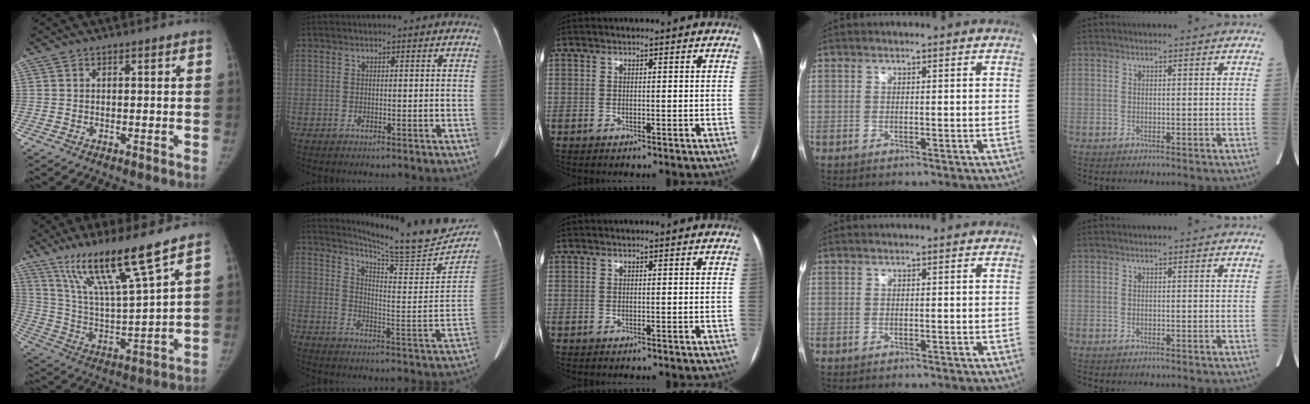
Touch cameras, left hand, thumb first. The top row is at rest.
{"thumb": {"total": 16.1, "force": [11.0, 0.4, 11.7], "torque": [-0.205, -0.060, 0.210]}, "index": {"total": 19.4, "force": [18.5, -0.5, 6.0], "torque": [-0.101, -0.102, 0.243]}}